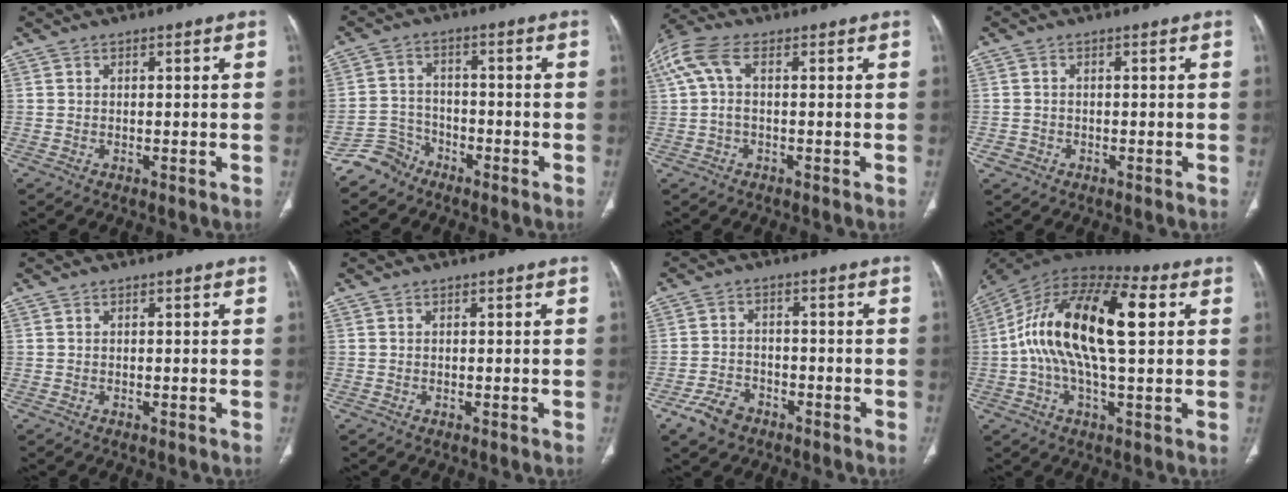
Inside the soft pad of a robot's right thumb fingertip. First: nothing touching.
{"total": 5.2, "force": [-4.2, 3.0, -0.6], "torque": [0.028, 0.035, -0.089]}
{"total": 7.6, "force": [1.6, 3.5, 6.5], "torque": [-0.171, 0.031, 0.028]}
{"total": 1.4, "force": [-0.6, 1.3, 0.2], "torque": [-0.003, 0.006, -0.012]}
{"total": 0.0}
{"total": 0.0}
{"total": 5.6, "force": [-3.6, 3.6, 2.3], "torque": [-0.042, 0.019, -0.062]}
{"total": 21.7, "force": [3.5, 8.9, 19.4], "torque": [-0.359, 0.030, 0.045]}